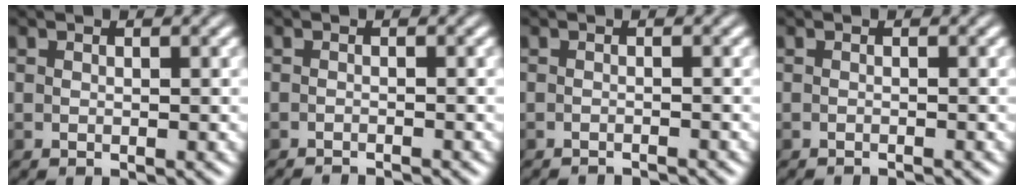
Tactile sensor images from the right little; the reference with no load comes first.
{"total": 2.5, "force": [-2.3, 0.3, 0.8], "torque": [-0.007, -0.002, -0.038]}
{"total": 2.6, "force": [-2.5, 0.2, 0.6], "torque": [-0.002, -0.001, -0.039]}
{"total": 1.5, "force": [-1.4, 0.3, 0.5], "torque": [0.008, -0.002, -0.023]}